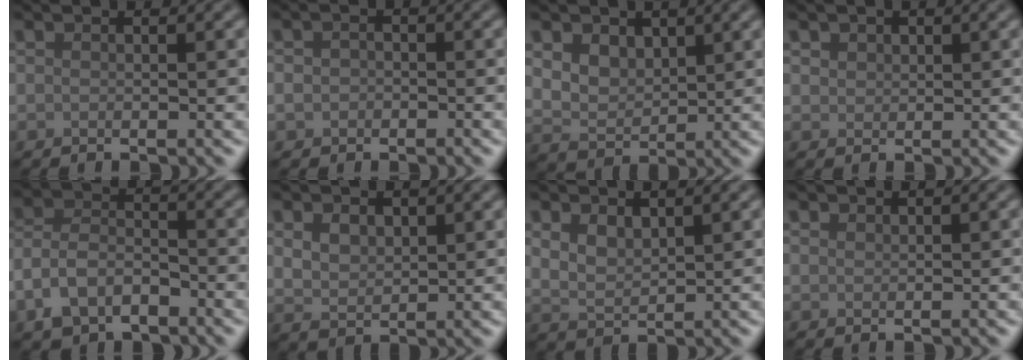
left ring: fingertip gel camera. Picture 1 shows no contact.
{"total": 1.7, "force": [-0.6, 1.5, 0.5], "torque": [-0.002, -0.004, -0.015]}
{"total": 3.1, "force": [1.4, 2.2, 1.7], "torque": [-0.037, -0.007, 0.026]}
{"total": 1.1, "force": [0.6, 0.8, 0.2], "torque": [-0.003, -0.001, 0.012]}
{"total": 4.5, "force": [-2.6, 2.6, 2.5], "torque": [-0.047, 0.000, -0.061]}
{"total": 2.6, "force": [1.2, 1.7, 1.6], "torque": [-0.035, -0.004, 0.027]}
{"total": 2.5, "force": [1.2, 1.3, 1.7], "torque": [-0.038, -0.004, 0.029]}
{"total": 0.7, "force": [0.7, 0.2, 0.0], "torque": [0.001, -0.001, 0.016]}